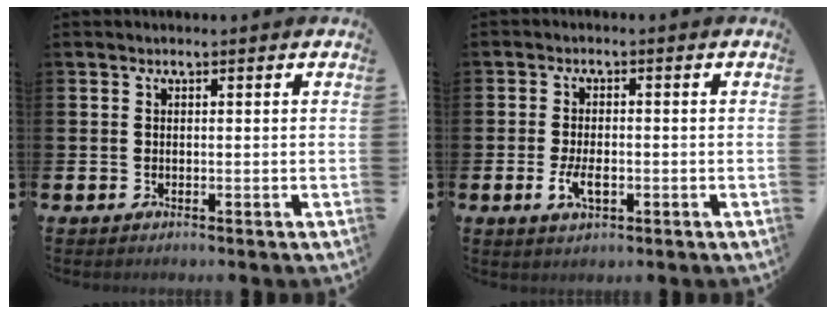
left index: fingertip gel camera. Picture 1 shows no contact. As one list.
[{"total": 3.4, "force": [-0.8, 1.7, 2.9], "torque": [-0.046, -0.004, -0.017]}]